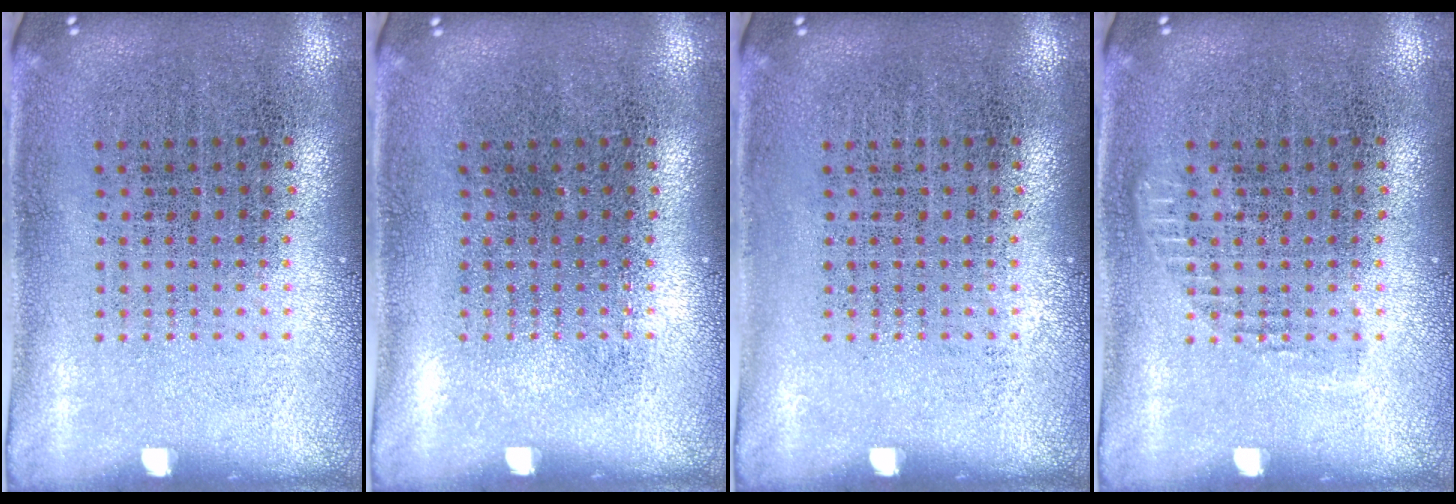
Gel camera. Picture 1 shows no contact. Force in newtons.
{"total": 0.0}
{"total": 0.0}
{"total": 0.7, "press": 0.7, "slide": 0.3}